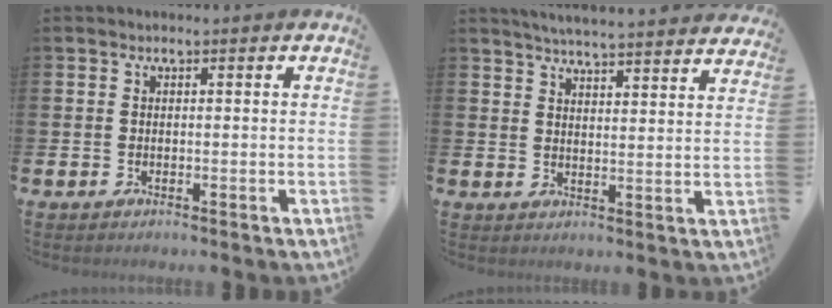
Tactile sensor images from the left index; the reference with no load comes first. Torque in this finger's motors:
{"motor_torque": [0.41, -1.36, 0.20, 0.02]}